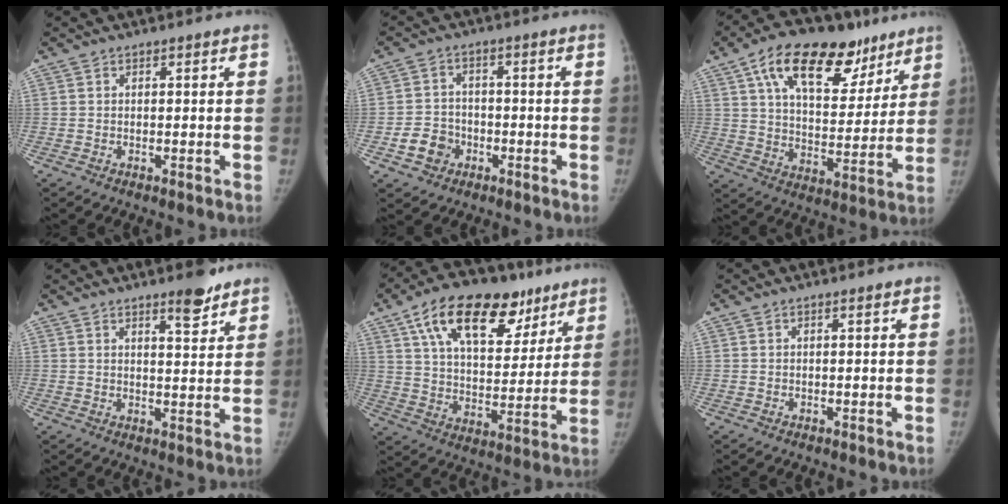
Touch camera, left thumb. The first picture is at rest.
{"total": 6.1, "force": [-2.6, 5.2, 1.9], "torque": [-0.010, 0.020, -0.042]}
{"total": 22.6, "force": [12.8, 11.7, 14.5], "torque": [-0.191, -0.017, 0.208]}
{"total": 5.2, "force": [3.9, 1.4, 3.2], "torque": [-0.032, -0.028, 0.055]}
{"total": 22.6, "force": [12.6, 11.9, 14.5], "torque": [-0.197, -0.016, 0.208]}
{"total": 0.0}